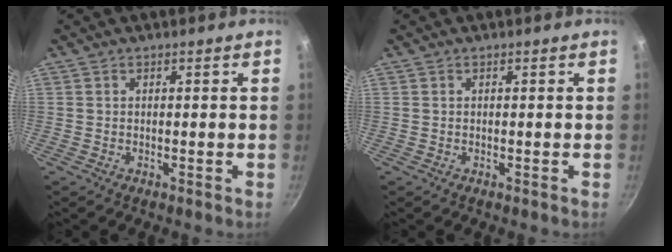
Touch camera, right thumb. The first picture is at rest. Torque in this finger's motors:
{"motor_torque": [0.00, 0.00, 0.00, 0.00, 0.01]}